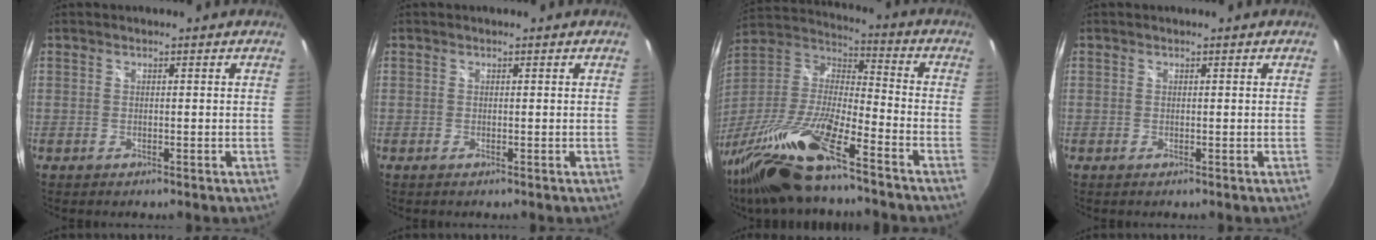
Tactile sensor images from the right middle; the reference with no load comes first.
{"total": 0.0}
{"total": 21.2, "force": [-14.8, 4.3, 14.7], "torque": [-0.288, -0.029, -0.280]}
{"total": 0.0}